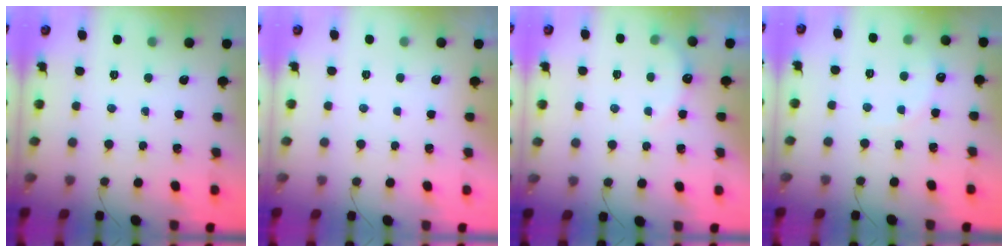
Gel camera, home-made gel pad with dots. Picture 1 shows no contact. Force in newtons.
{"total": 3.0, "press": 3.0, "slide": 0.1}
{"total": 6.1, "press": 5.9, "slide": 1.3}
{"total": 5.9, "press": 5.8, "slide": 1.3}